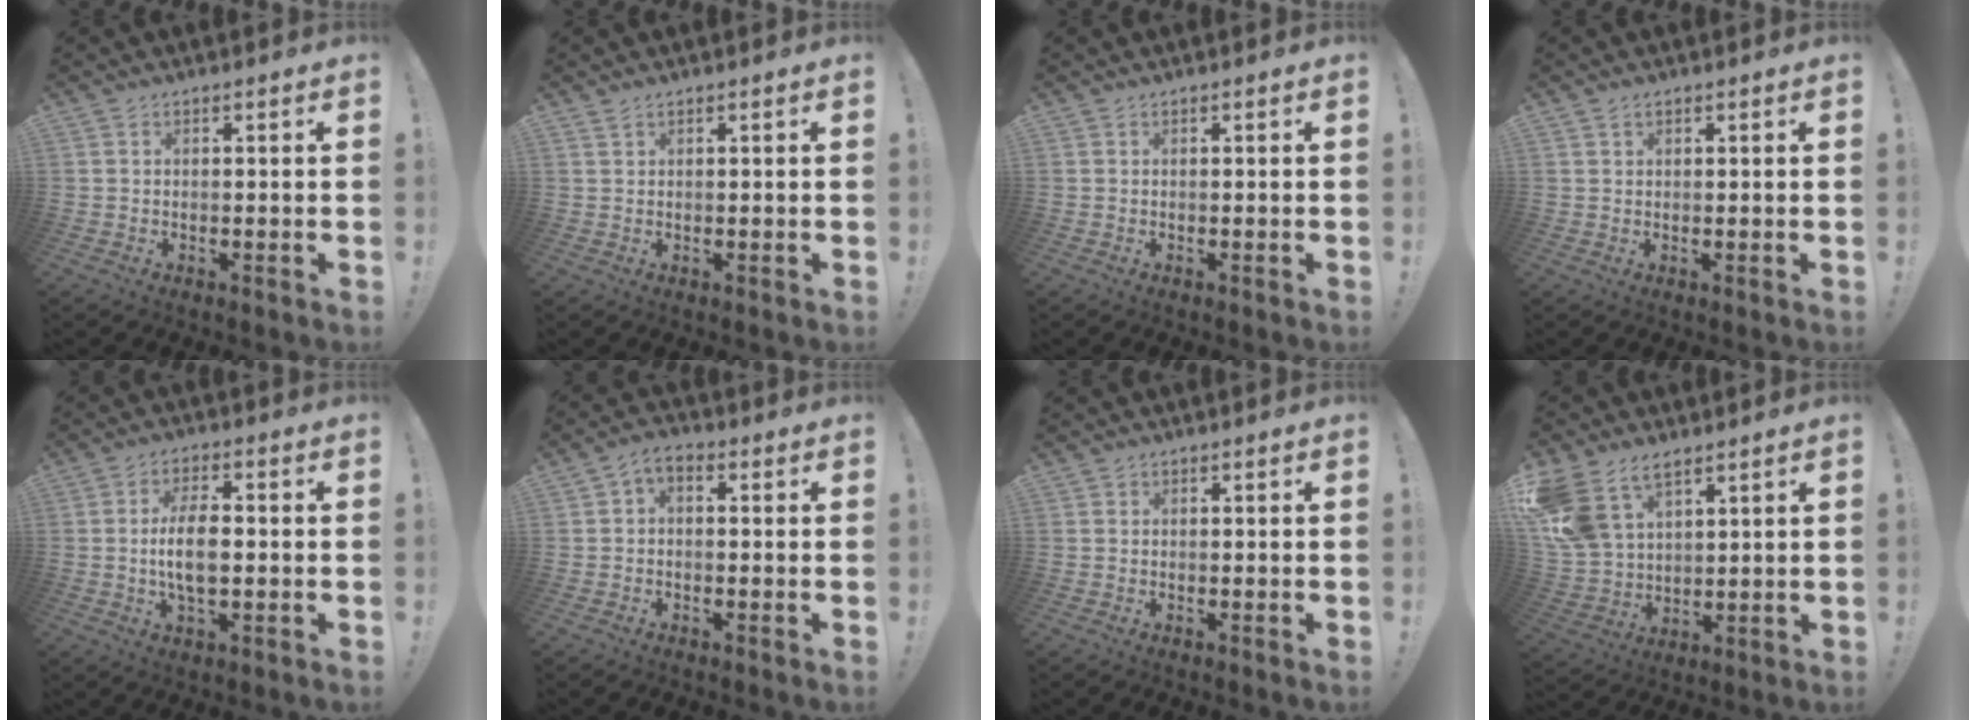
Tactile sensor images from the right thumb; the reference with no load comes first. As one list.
[{"total": 1.1, "force": [0.9, 0.3, 0.5], "torque": [-0.014, 0.001, 0.019]}, {"total": 0.0}, {"total": 1.0, "force": [0.7, 0.6, 0.4], "torque": [-0.005, -0.001, 0.013]}, {"total": 9.0, "force": [-0.6, 4.0, 8.0], "torque": [-0.154, -0.001, -0.018]}, {"total": 3.0, "force": [-0.8, 1.9, 2.2], "torque": [-0.038, 0.005, -0.012]}, {"total": 0.0}, {"total": 13.1, "force": [8.4, 7.8, 6.4], "torque": [-0.142, -0.047, 0.167]}]